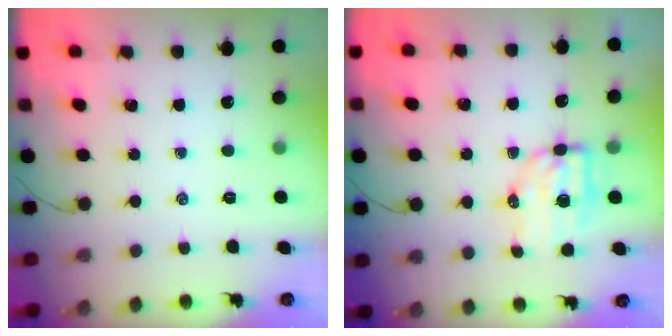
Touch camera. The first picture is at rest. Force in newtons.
{"total": 7.1, "press": 7.1, "slide": 1.0}